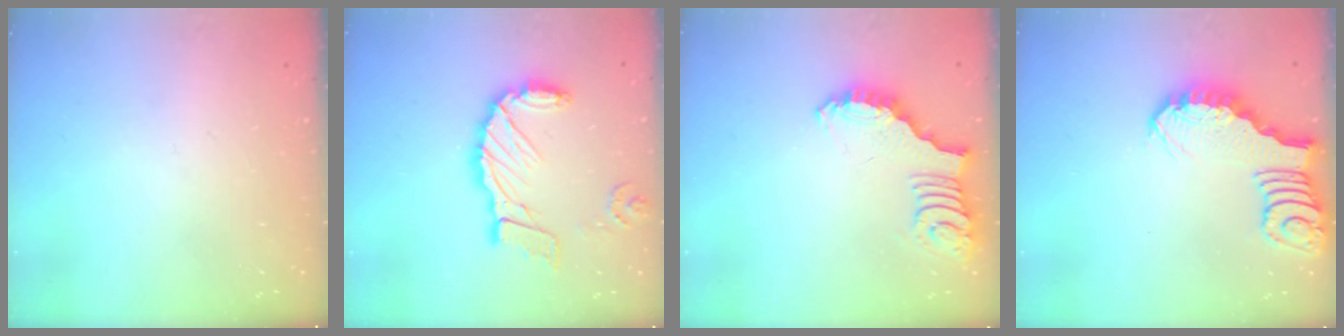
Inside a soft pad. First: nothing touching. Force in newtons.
{"total": 14.4, "press": 14.2, "slide": 2.3}
{"total": 2.6, "press": 2.6, "slide": 0.5}
{"total": 3.0, "press": 2.9, "slide": 0.4}